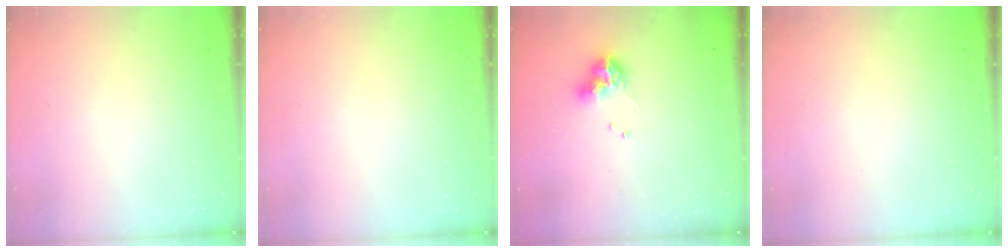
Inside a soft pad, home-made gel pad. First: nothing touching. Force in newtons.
{"total": 0.0}
{"total": 8.5, "press": 8.4, "slide": 0.9}
{"total": 0.0}